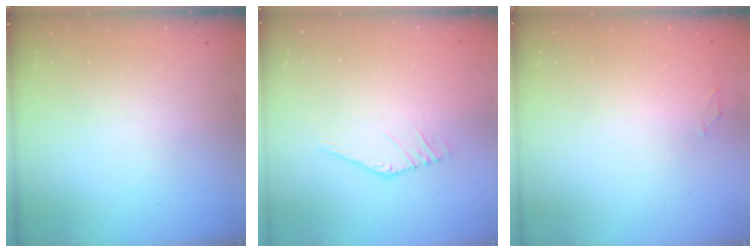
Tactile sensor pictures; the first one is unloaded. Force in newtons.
{"total": 3.0, "press": 3.0, "slide": 0.1}
{"total": 0.0}